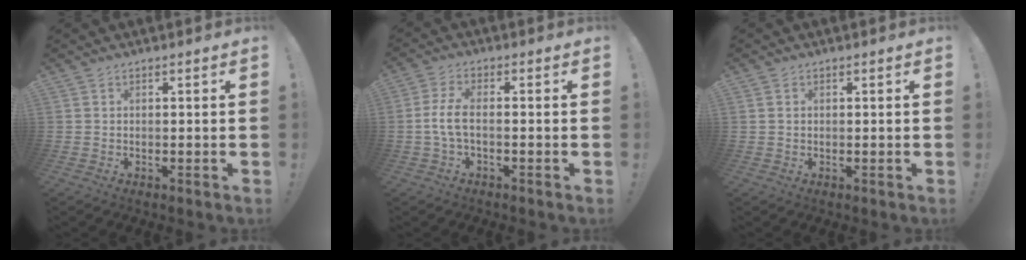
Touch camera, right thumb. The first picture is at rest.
{"total": 6.0, "force": [-1.1, 2.2, 5.5], "torque": [-0.120, -0.005, -0.023]}
{"total": 0.9, "force": [0.3, 0.8, 0.2], "torque": [-0.012, 0.006, 0.008]}